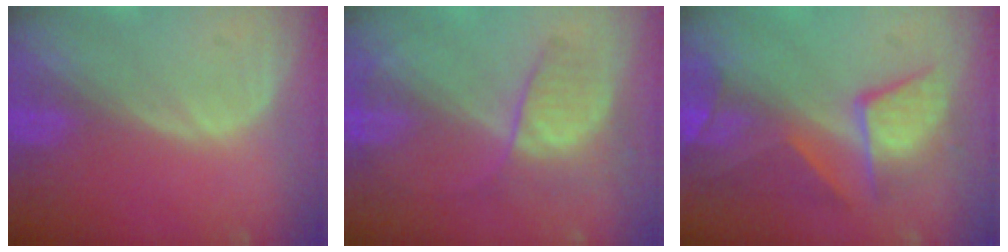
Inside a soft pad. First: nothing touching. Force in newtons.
{"total": 6.6, "press": 6.0, "slide": 2.8}
{"total": 10.0, "press": 8.7, "slide": 4.9}